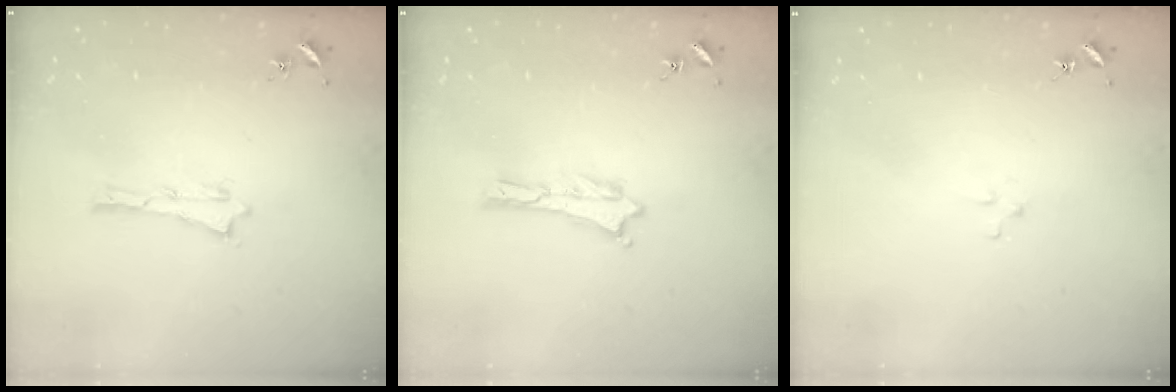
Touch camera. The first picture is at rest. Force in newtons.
{"total": 0.0}
{"total": 1.8, "press": 1.8, "slide": 0.1}